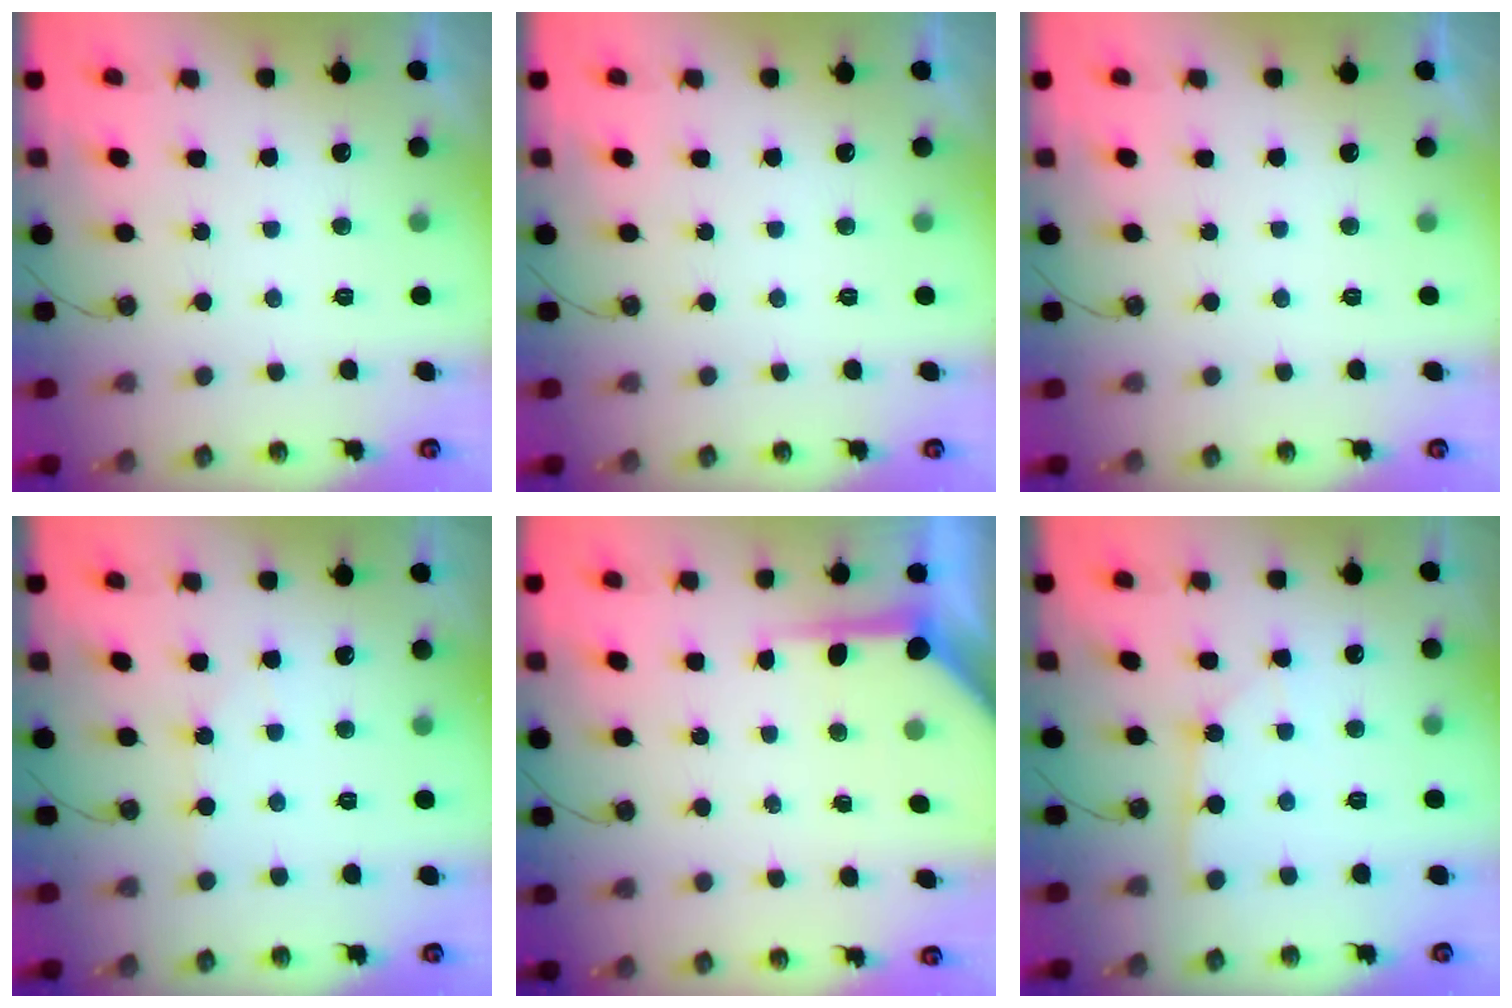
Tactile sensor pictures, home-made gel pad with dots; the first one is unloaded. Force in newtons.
{"total": 0.0}
{"total": 0.0}
{"total": 2.8, "press": 2.8, "slide": 0.3}
{"total": 8.3, "press": 8.3, "slide": 0.6}
{"total": 3.0, "press": 3.0, "slide": 0.2}